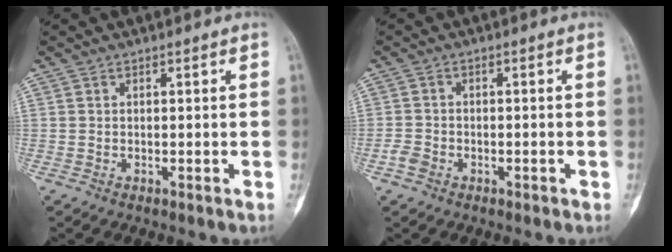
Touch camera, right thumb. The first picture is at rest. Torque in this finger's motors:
{"motor_torque": [0.49, 0.39, 0.15, -0.20, 0.07]}